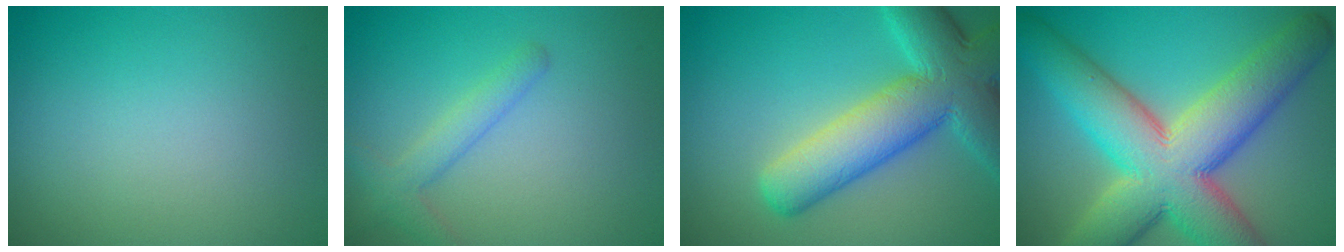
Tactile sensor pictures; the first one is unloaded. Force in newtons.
{"total": 2.5, "press": 2.5, "slide": 0.1}
{"total": 9.9, "press": 9.9, "slide": 0.6}
{"total": 13.4, "press": 13.3, "slide": 0.8}